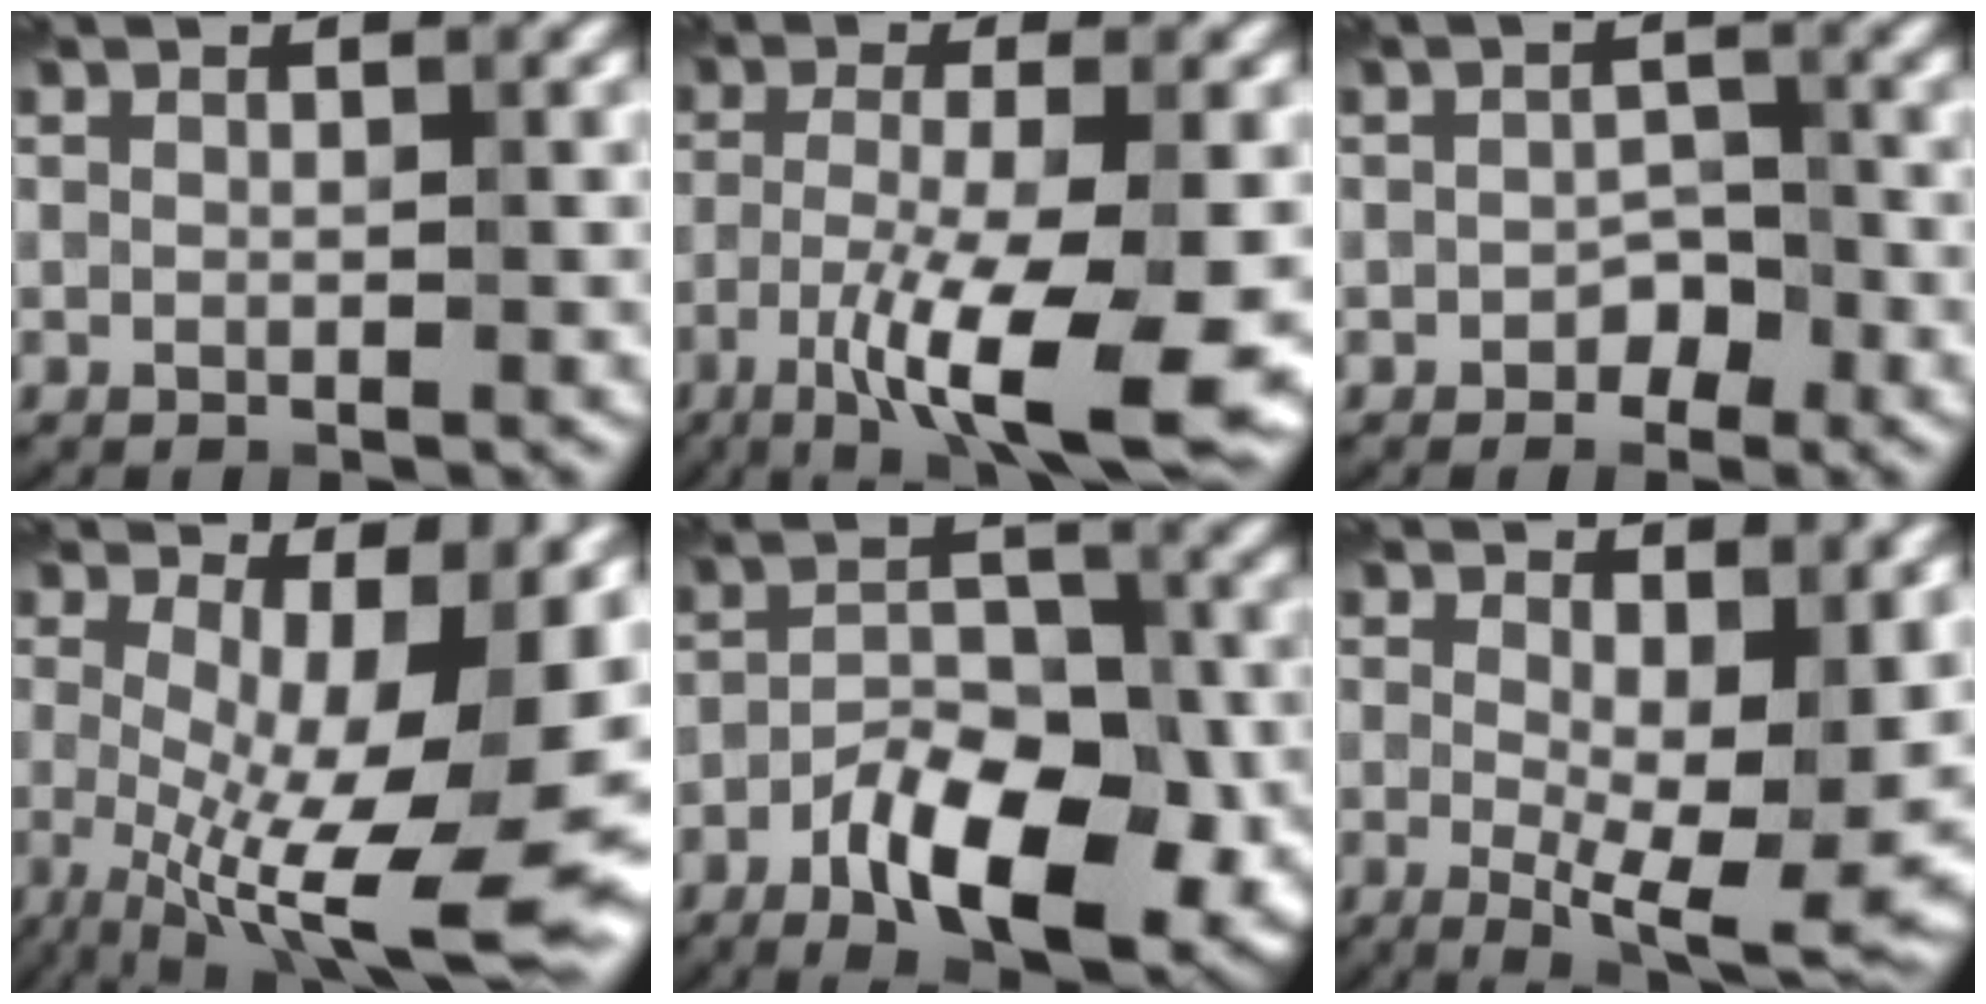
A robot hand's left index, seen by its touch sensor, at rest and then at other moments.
{"total": 10.7, "force": [-4.5, 2.4, 9.4], "torque": [-0.166, -0.017, -0.077]}
{"total": 1.9, "force": [-1.0, 1.3, 0.9], "torque": [-0.010, 0.003, -0.018]}
{"total": 15.5, "force": [-1.9, 5.1, 14.5], "torque": [-0.192, -0.016, -0.016]}
{"total": 9.8, "force": [-4.8, 4.2, 7.4], "torque": [-0.118, 0.005, -0.084]}
{"total": 9.3, "force": [0.3, 3.7, 8.5], "torque": [-0.129, -0.020, 0.008]}